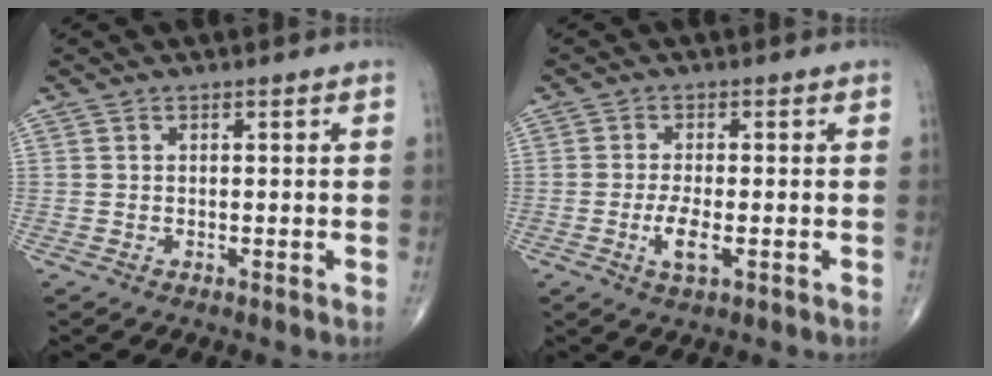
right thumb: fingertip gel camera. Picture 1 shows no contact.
{"total": 4.1, "force": [-1.2, 1.3, 3.7], "torque": [-0.074, -0.004, -0.021]}